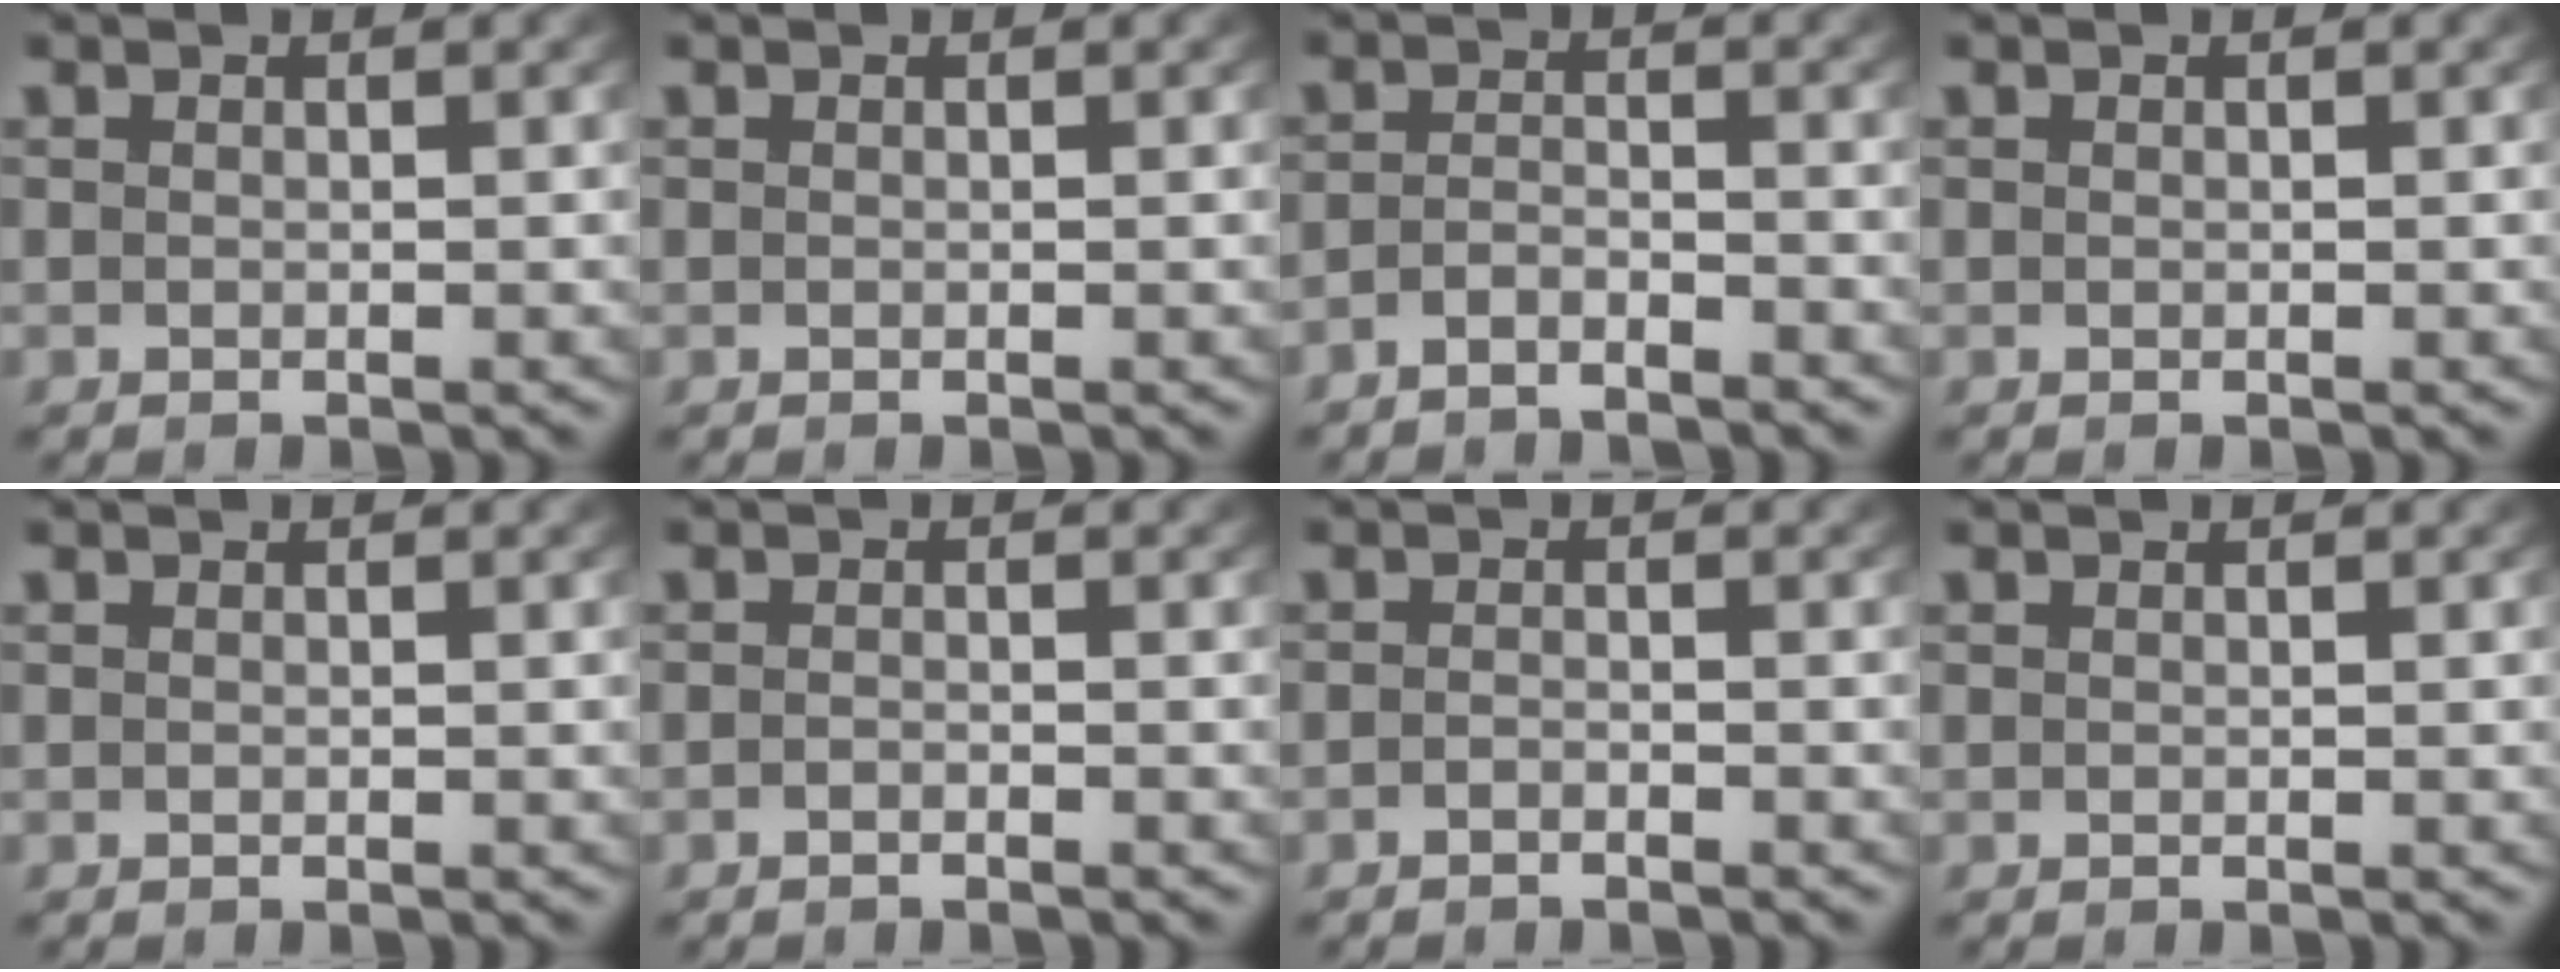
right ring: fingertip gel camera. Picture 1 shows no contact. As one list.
[{"total": 0.0}, {"total": 2.8, "force": [-2.6, 0.7, 0.5], "torque": [-0.009, -0.010, -0.044]}, {"total": 0.0}, {"total": 0.0}, {"total": 0.9, "force": [-0.8, -0.1, 0.1], "torque": [-0.007, -0.005, -0.014]}, {"total": 1.1, "force": [-1.1, 0.1, 0.1], "torque": [-0.006, -0.006, -0.020]}, {"total": 0.0}]